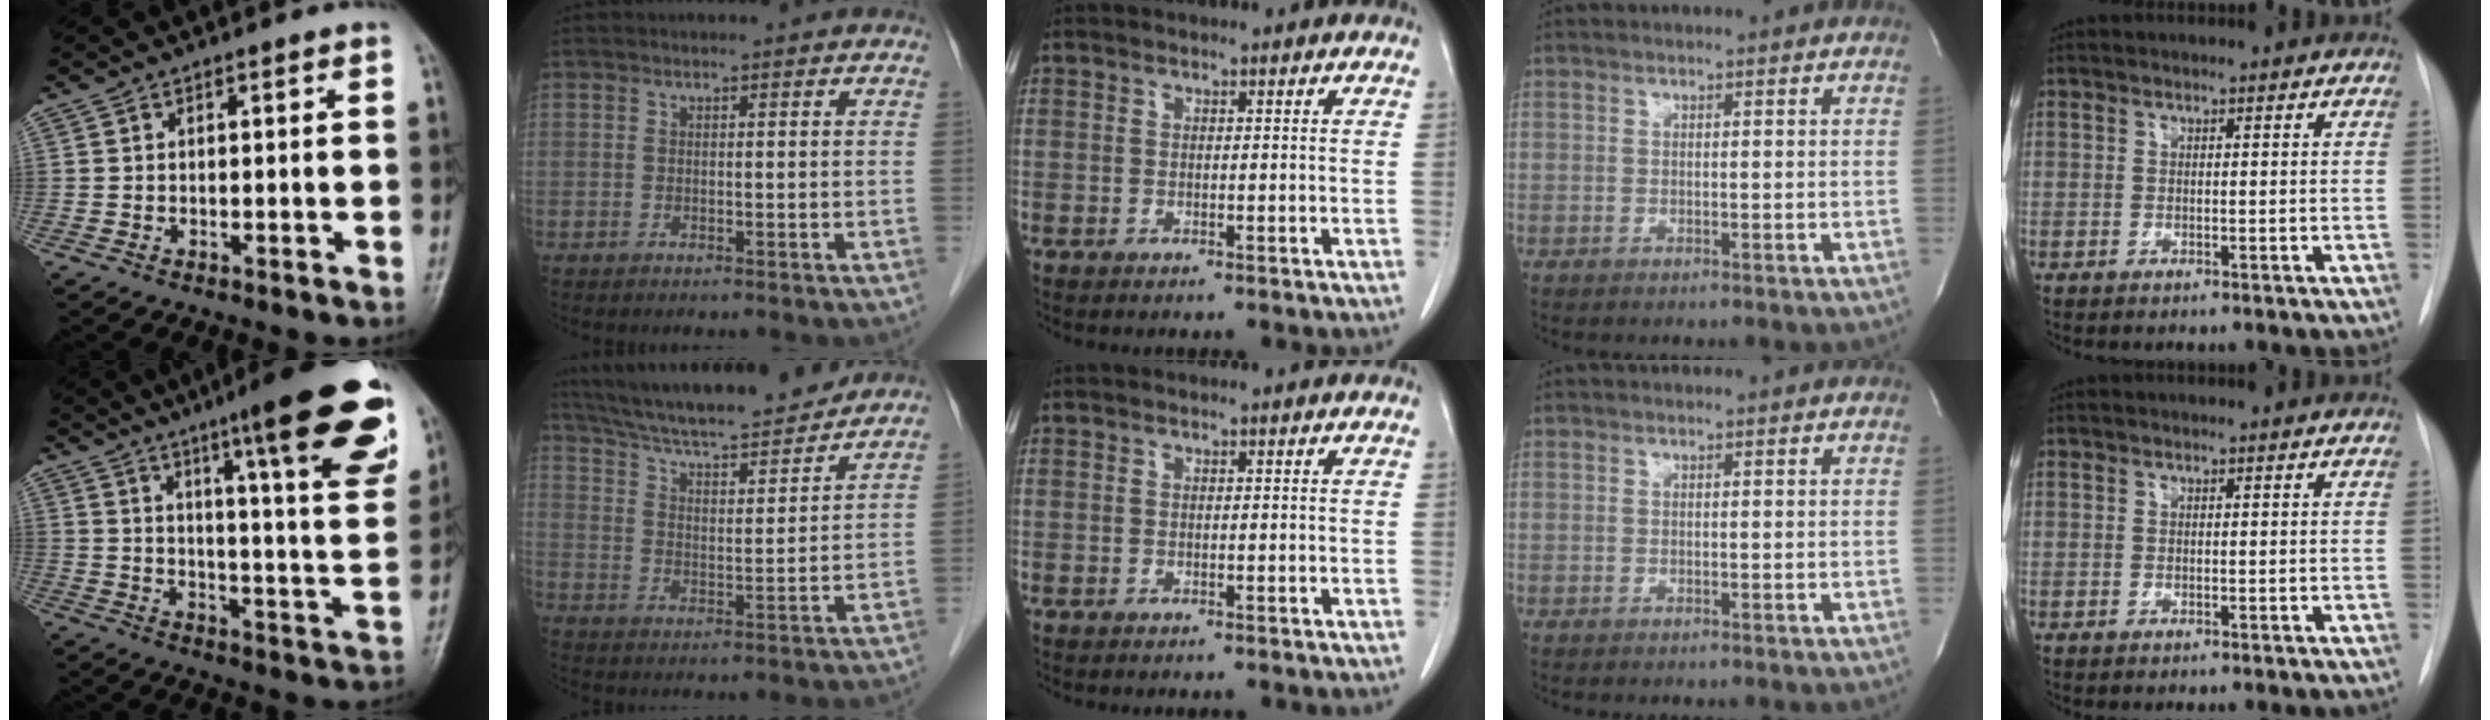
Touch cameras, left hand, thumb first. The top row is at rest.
{"thumb": {"total": 23.0, "force": [13.6, 3.3, 18.3], "torque": [-0.229, -0.051, 0.183]}, "index": {"total": 18.2, "force": [16.4, 2.2, 7.6], "torque": [-0.131, 0.009, 0.254]}}